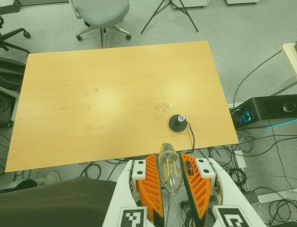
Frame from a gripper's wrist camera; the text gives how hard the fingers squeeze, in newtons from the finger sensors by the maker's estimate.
{"total": 8.5, "left": 7.8, "right": 9.1}